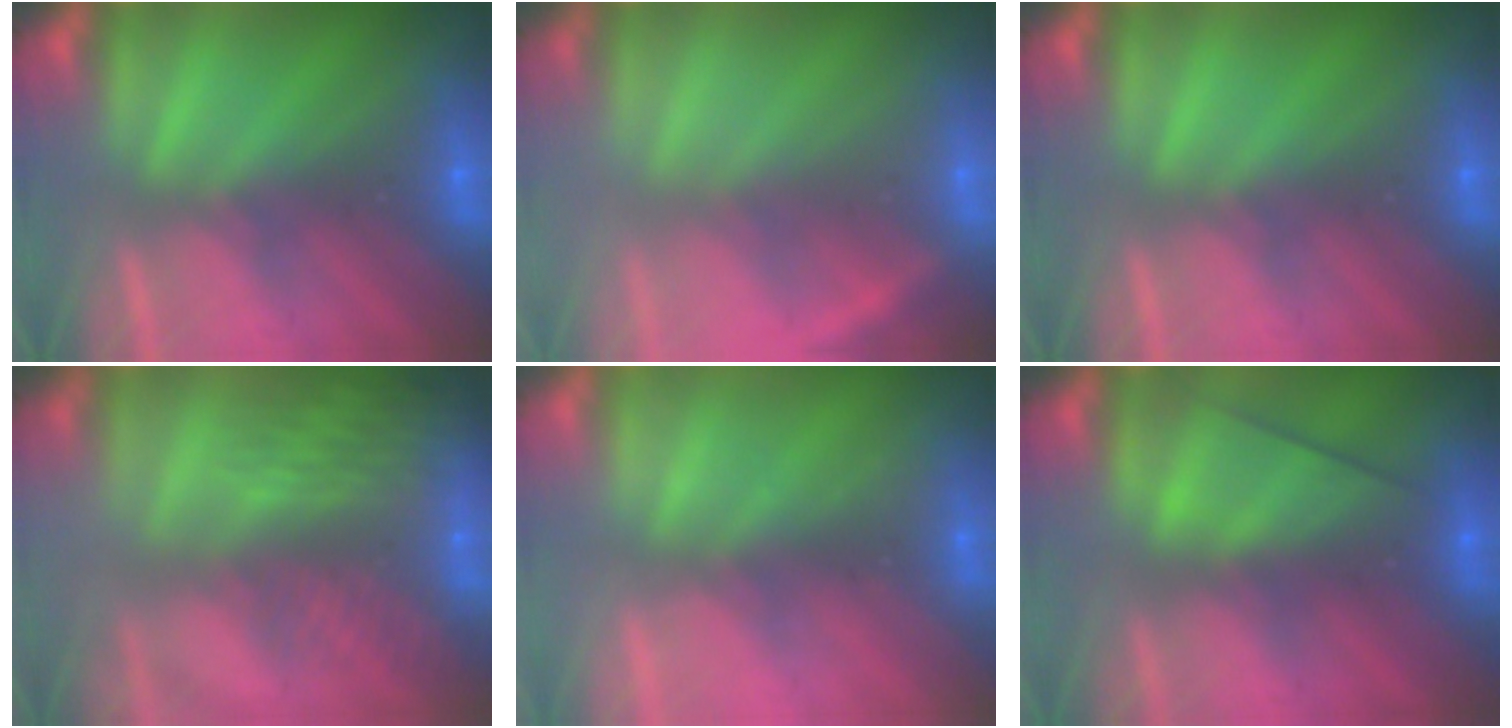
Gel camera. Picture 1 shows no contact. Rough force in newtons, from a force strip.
{"total": 2.3}
{"total": 0.0}
{"total": 7.2}
{"total": 2.0}
{"total": 2.6}